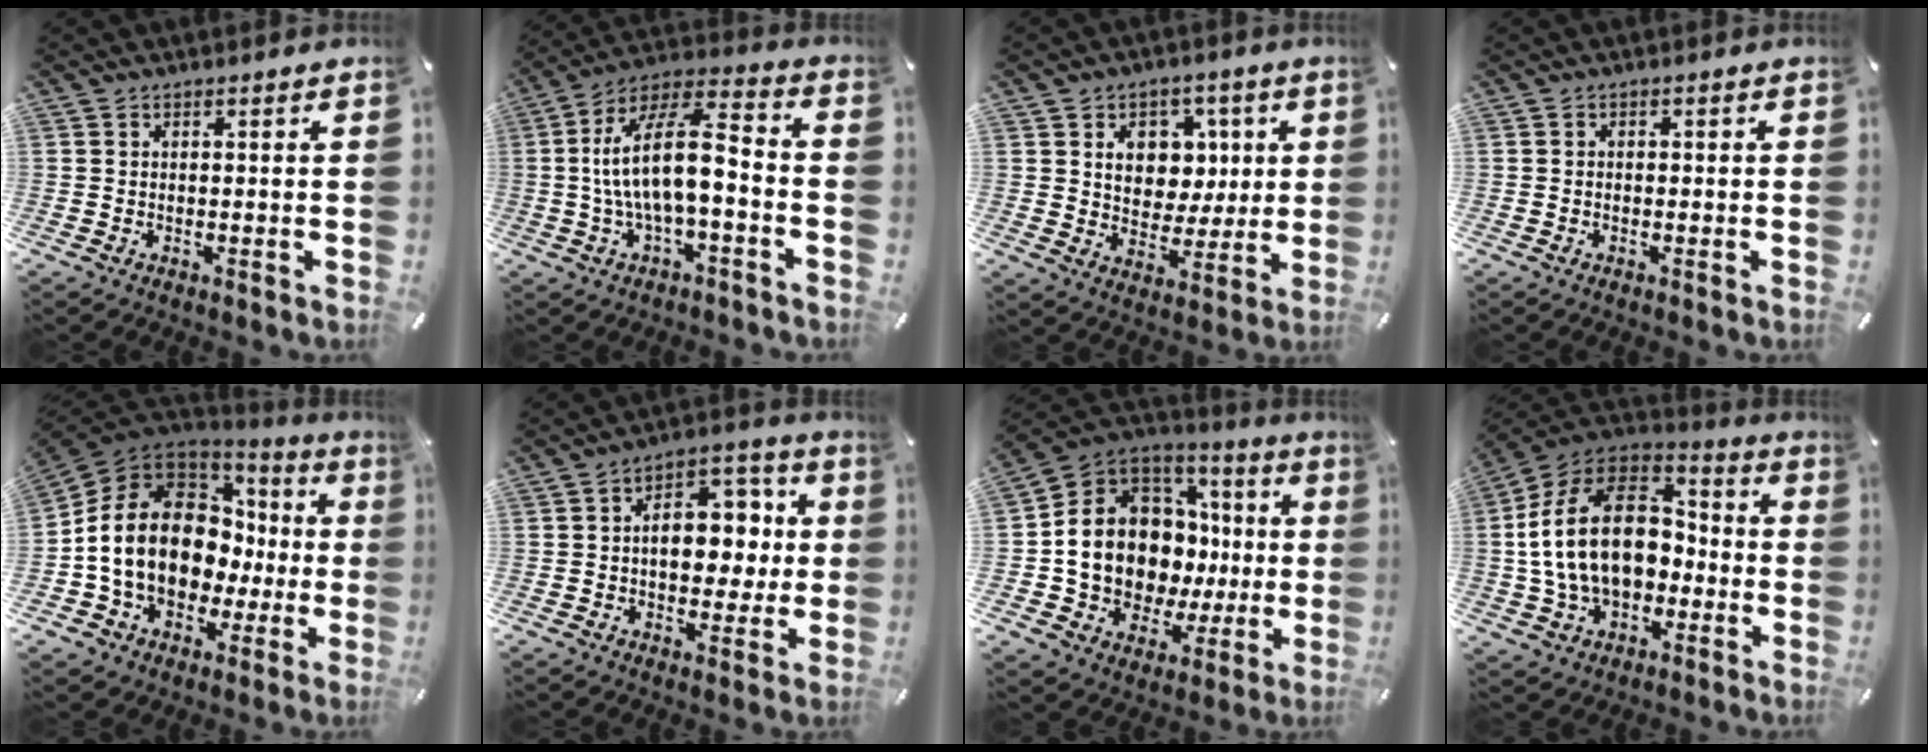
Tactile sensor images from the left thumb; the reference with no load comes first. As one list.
[{"total": 16.3, "force": [-1.3, 6.6, 14.8], "torque": [-0.275, -0.003, -0.029]}, {"total": 9.5, "force": [2.7, 8.5, 3.3], "torque": [-0.044, -0.010, 0.051]}, {"total": 0.7, "force": [-0.4, 0.4, 0.3], "torque": [-0.007, 0.002, -0.009]}, {"total": 17.0, "force": [-0.2, 13.5, 10.3], "torque": [-0.220, -0.003, -0.003]}, {"total": 12.0, "force": [0.1, 8.6, 8.3], "torque": [-0.098, 0.000, 0.002]}, {"total": 12.3, "force": [1.7, 10.6, 5.8], "torque": [-0.102, -0.065, 0.044]}, {"total": 21.1, "force": [-1.1, 15.1, 14.8], "torque": [-0.301, 0.020, -0.018]}]